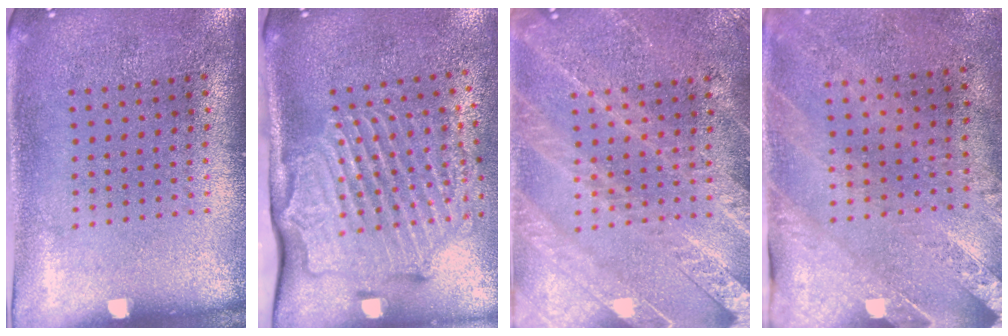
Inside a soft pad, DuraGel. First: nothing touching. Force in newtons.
{"total": 2.8, "press": 2.2, "slide": 1.8}
{"total": 4.0, "press": 4.0, "slide": 0.5}
{"total": 2.5, "press": 2.1, "slide": 1.4}